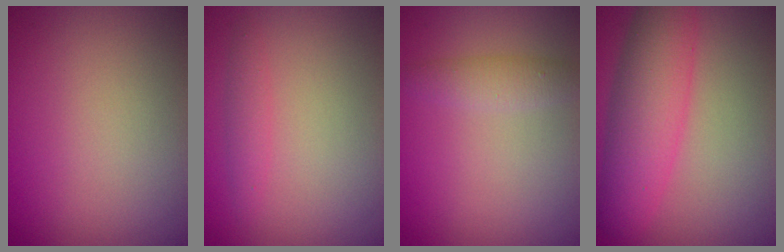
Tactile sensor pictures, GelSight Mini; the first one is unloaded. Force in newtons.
{"total": 1.3, "press": 1.3, "slide": 0.0}
{"total": 1.9, "press": 1.9, "slide": 0.1}
{"total": 6.5, "press": 6.5, "slide": 0.1}